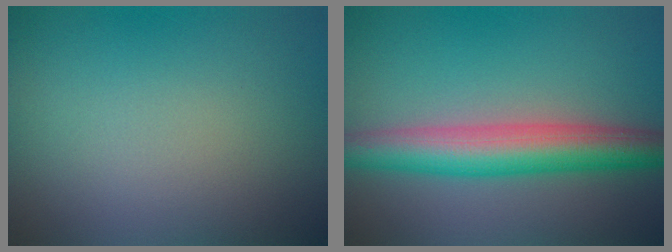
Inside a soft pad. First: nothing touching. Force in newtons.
{"total": 6.4, "press": 6.4, "slide": 0.2}